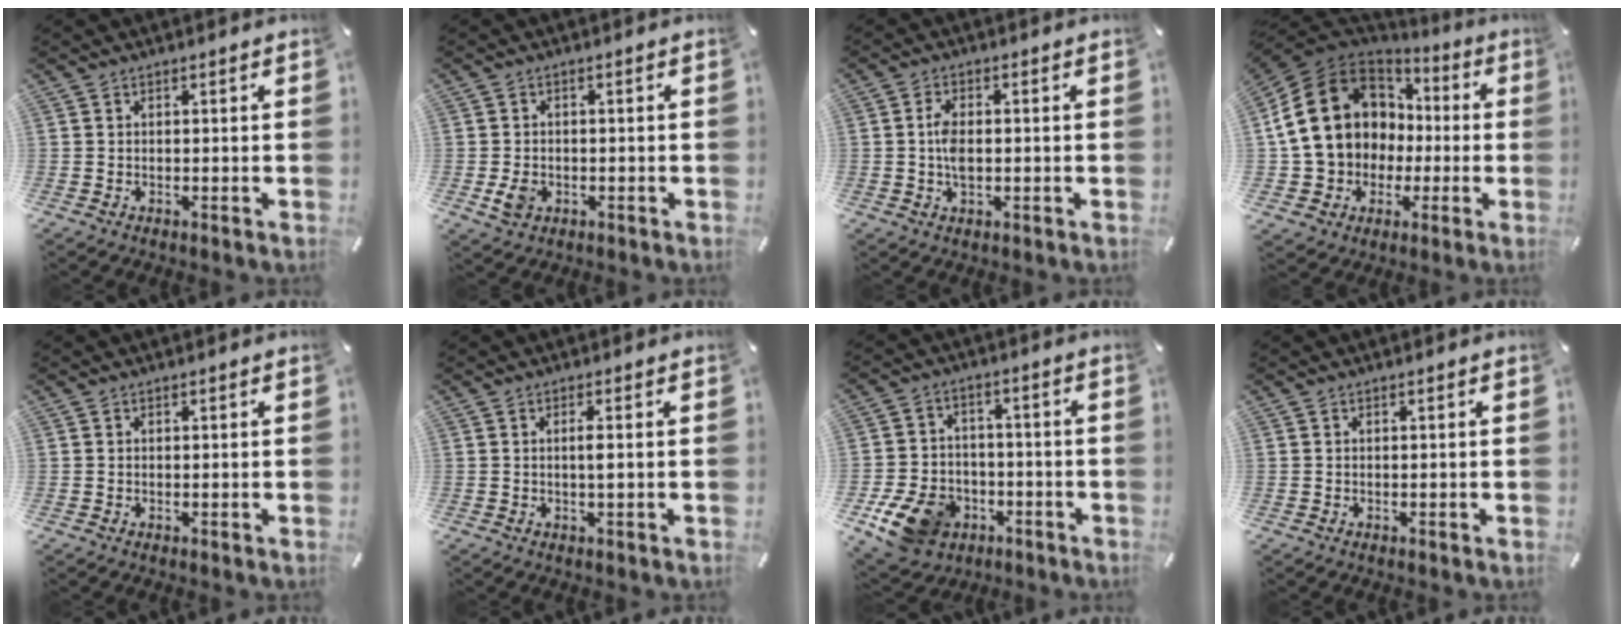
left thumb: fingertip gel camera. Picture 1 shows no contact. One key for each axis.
{"total": 3.8, "fx": -0.9, "fy": 3.1, "fz": 2.0, "tx": -0.037, "ty": -0.003, "tz": -0.018}
{"total": 4.4, "fx": -0.2, "fy": 2.5, "fz": 3.7, "tx": -0.084, "ty": 0.001, "tz": -0.008}
{"total": 19.1, "fx": 1.5, "fy": 16.8, "fz": 9.0, "tx": -0.185, "ty": 0.003, "tz": 0.042}
{"total": 0.0}
{"total": 2.2, "fx": 0.1, "fy": 0.3, "fz": 2.1, "tx": -0.043, "ty": -0.004, "tz": 0.001}
{"total": 12.3, "fx": -5.7, "fy": 9.2, "fz": 5.8, "tx": -0.118, "ty": 0.039, "tz": -0.098}
{"total": 0.0}